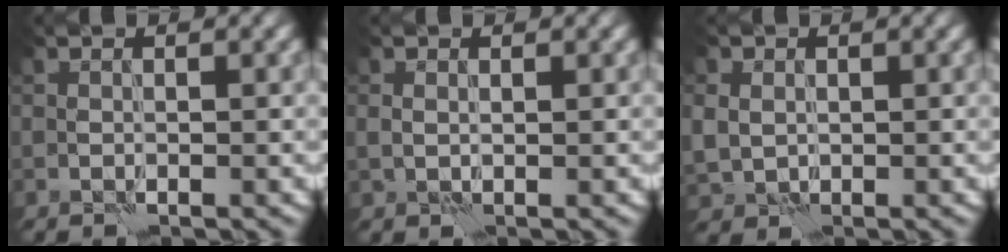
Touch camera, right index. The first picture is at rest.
{"total": 0.8, "force": [0.2, 0.5, 0.5], "torque": [-0.010, 0.002, 0.006]}
{"total": 2.9, "force": [0.4, 2.6, 1.4], "torque": [-0.034, 0.007, 0.011]}